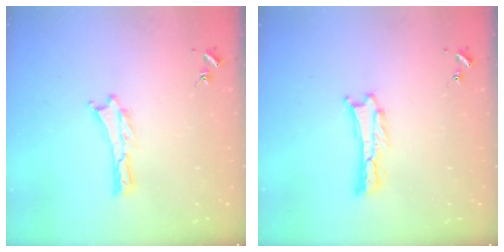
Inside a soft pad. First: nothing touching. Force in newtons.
{"total": 0.6, "press": 0.5, "slide": 0.2}